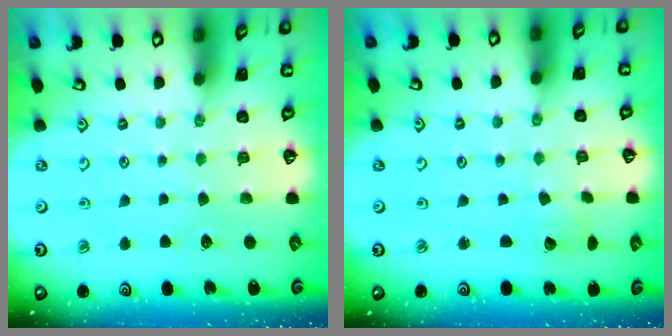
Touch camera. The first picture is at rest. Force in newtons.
{"total": 2.5, "press": 2.5, "slide": 0.2}